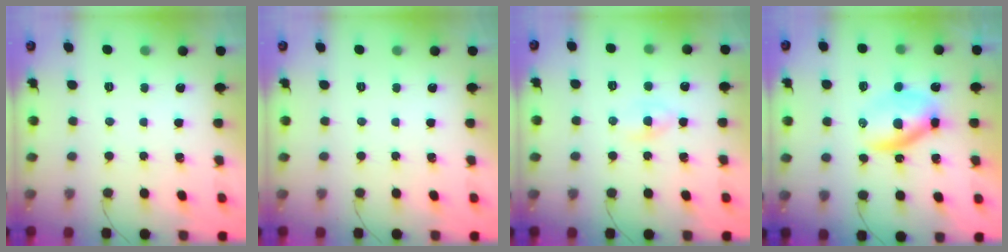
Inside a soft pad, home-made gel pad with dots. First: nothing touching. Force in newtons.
{"total": 0.0}
{"total": 2.1, "press": 2.0, "slide": 0.7}
{"total": 6.9, "press": 6.9, "slide": 0.5}